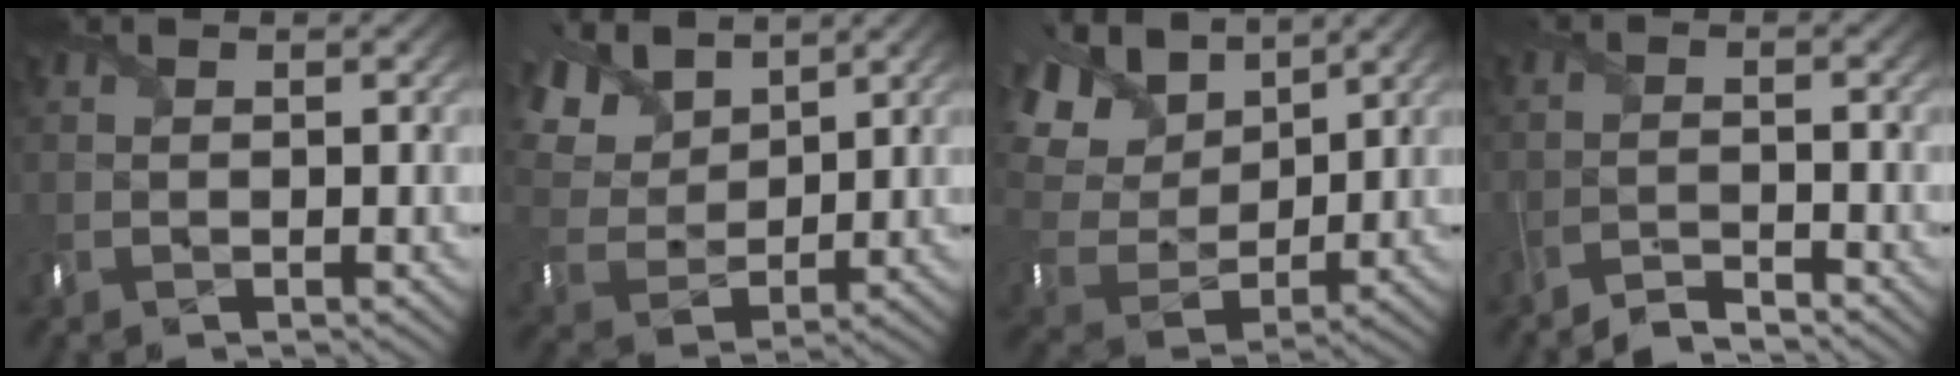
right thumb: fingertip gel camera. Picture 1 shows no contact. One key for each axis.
{"total": 10.6, "fx": 6.5, "fy": 6.1, "fz": 5.7, "tx": -0.178, "ty": 0.023, "tz": 0.118}
{"total": 13.8, "fx": 6.9, "fy": 8.8, "fz": 8.0, "tx": -0.242, "ty": 0.037, "tz": 0.131}
{"total": 2.4, "fx": -2.4, "fy": -0.6, "fz": 0.0, "tx": 0.006, "ty": 0.003, "tz": -0.056}